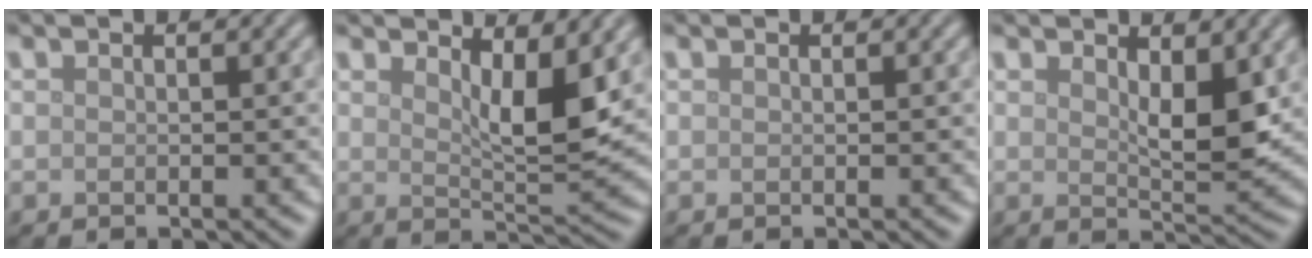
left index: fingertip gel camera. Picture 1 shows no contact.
{"total": 4.9, "force": [2.3, 1.4, 4.0], "torque": [-0.062, -0.010, 0.039]}
{"total": 0.0}
{"total": 4.0, "force": [1.5, 1.5, 3.4], "torque": [-0.058, -0.006, 0.028]}